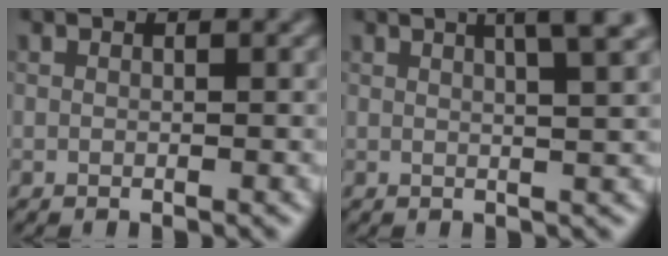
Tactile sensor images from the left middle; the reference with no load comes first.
{"total": 5.2, "force": [2.7, 1.5, 4.2], "torque": [-0.035, 0.022, 0.013]}